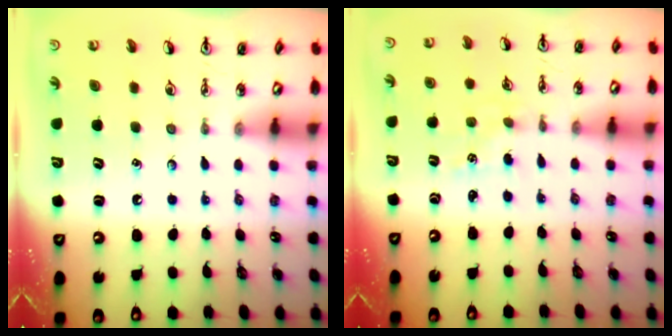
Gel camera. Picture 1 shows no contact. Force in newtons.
{"total": 0.8, "press": 0.8, "slide": 0.1}